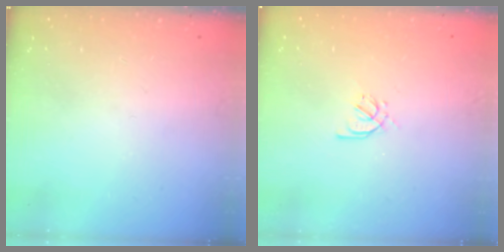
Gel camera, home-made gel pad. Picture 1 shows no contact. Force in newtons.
{"total": 2.4, "press": 2.3, "slide": 0.6}